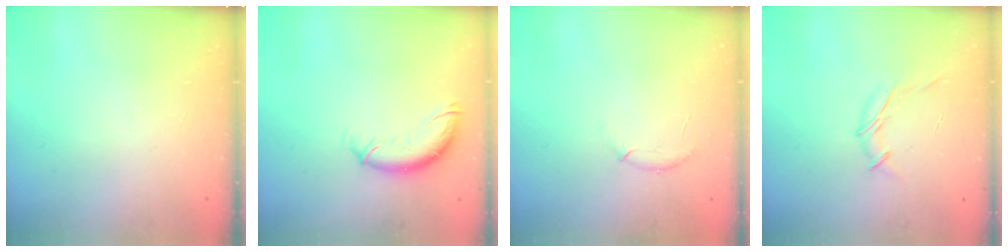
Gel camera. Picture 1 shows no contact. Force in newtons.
{"total": 10.7, "press": 10.6, "slide": 1.5}
{"total": 6.1, "press": 5.9, "slide": 1.4}
{"total": 6.8, "press": 6.7, "slide": 0.9}